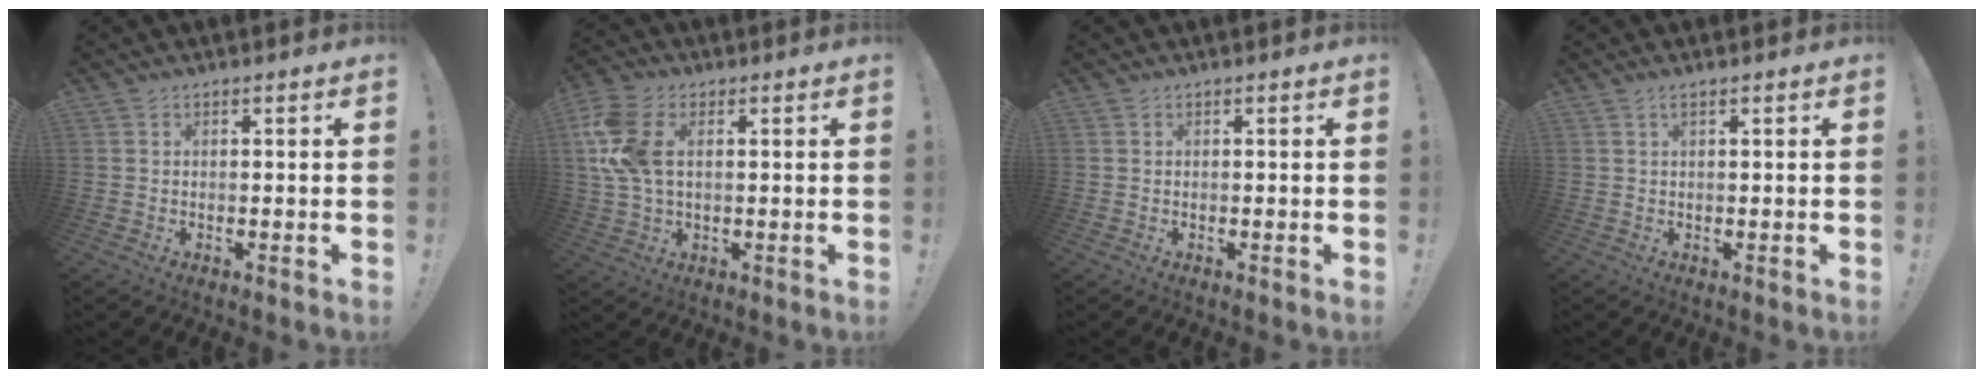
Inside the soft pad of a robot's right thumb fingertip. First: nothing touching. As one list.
[{"total": 11.6, "force": [2.5, 7.0, 8.9], "torque": [-0.186, 0.002, 0.050]}, {"total": 0.0}, {"total": 0.9, "force": [0.5, 0.1, 0.8], "torque": [-0.011, -0.002, 0.007]}]